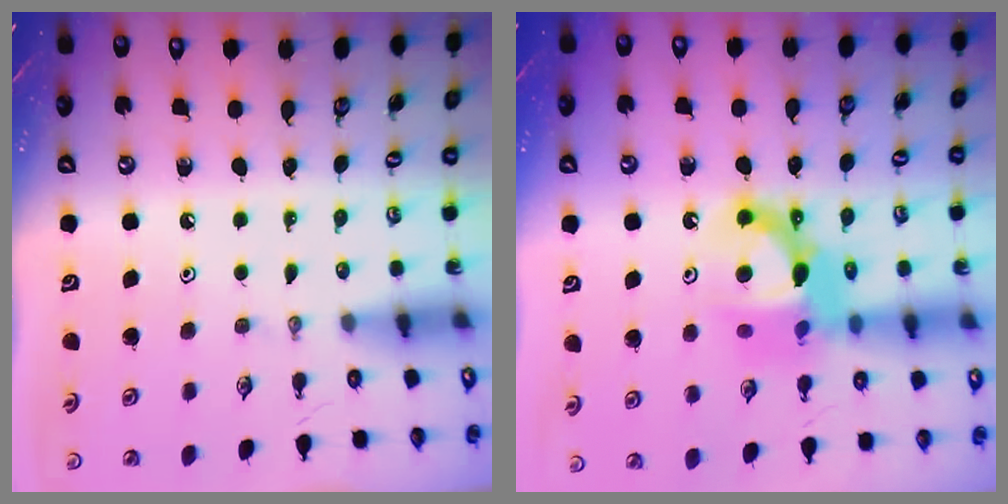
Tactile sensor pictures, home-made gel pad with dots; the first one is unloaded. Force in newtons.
{"total": 13.6, "press": 13.6, "slide": 1.1}